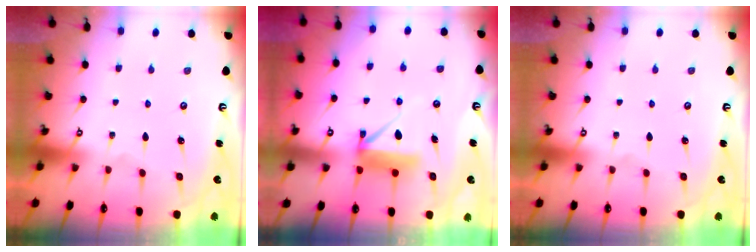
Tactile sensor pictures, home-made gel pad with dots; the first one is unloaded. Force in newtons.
{"total": 9.0, "press": 9.0, "slide": 0.7}
{"total": 0.0}